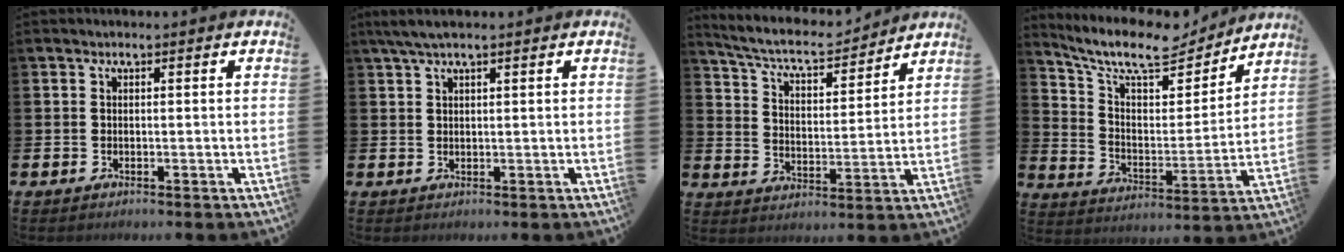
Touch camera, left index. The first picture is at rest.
{"total": 2.7, "force": [2.0, 0.3, 1.8], "torque": [-0.042, 0.003, 0.037]}
{"total": 7.2, "force": [6.7, 1.3, 2.5], "torque": [-0.080, -0.043, 0.114]}
{"total": 10.2, "force": [8.7, 3.2, 4.2], "torque": [-0.110, -0.059, 0.148]}